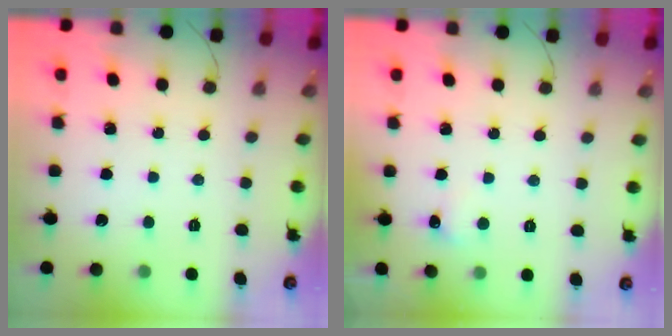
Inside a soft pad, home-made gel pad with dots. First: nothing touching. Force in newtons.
{"total": 4.4, "press": 4.2, "slide": 1.2}